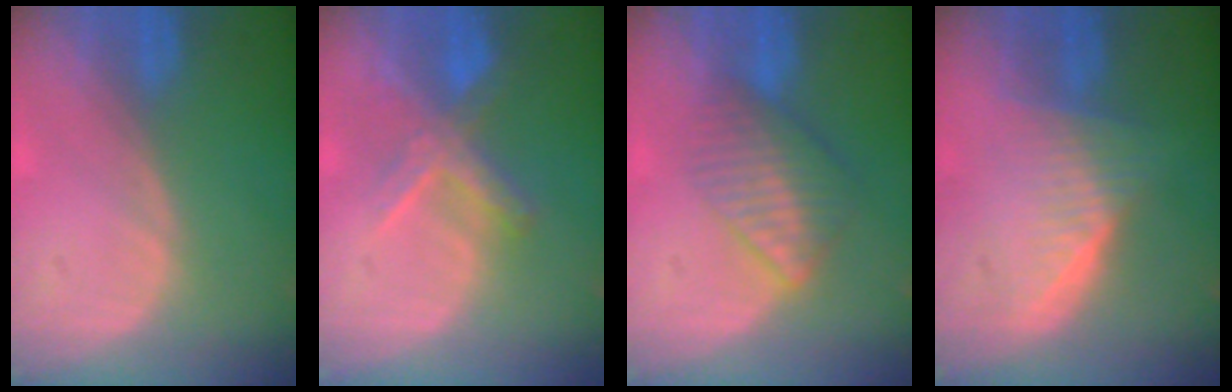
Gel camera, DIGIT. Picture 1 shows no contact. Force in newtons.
{"total": 6.9, "press": 6.1, "slide": 3.2}
{"total": 6.7, "press": 5.9, "slide": 3.1}
{"total": 6.2, "press": 6.1, "slide": 1.2}